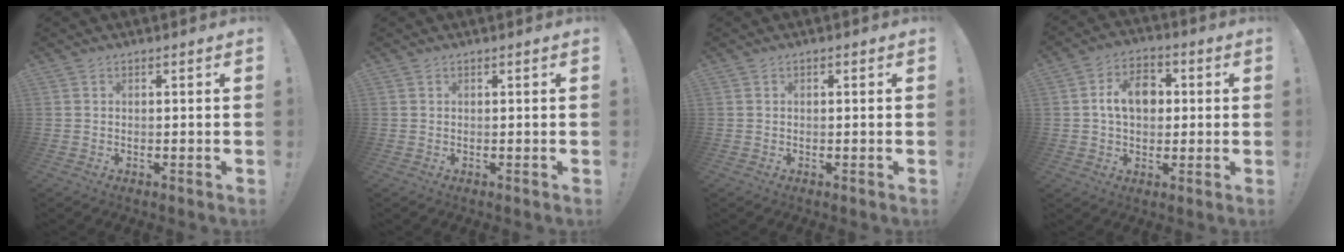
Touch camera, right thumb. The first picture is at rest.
{"total": 0.0}
{"total": 0.5, "force": [-0.4, 0.1, 0.3], "torque": [-0.005, 0.002, -0.008]}
{"total": 11.7, "force": [2.4, 8.8, 7.4], "torque": [-0.103, 0.003, 0.046]}